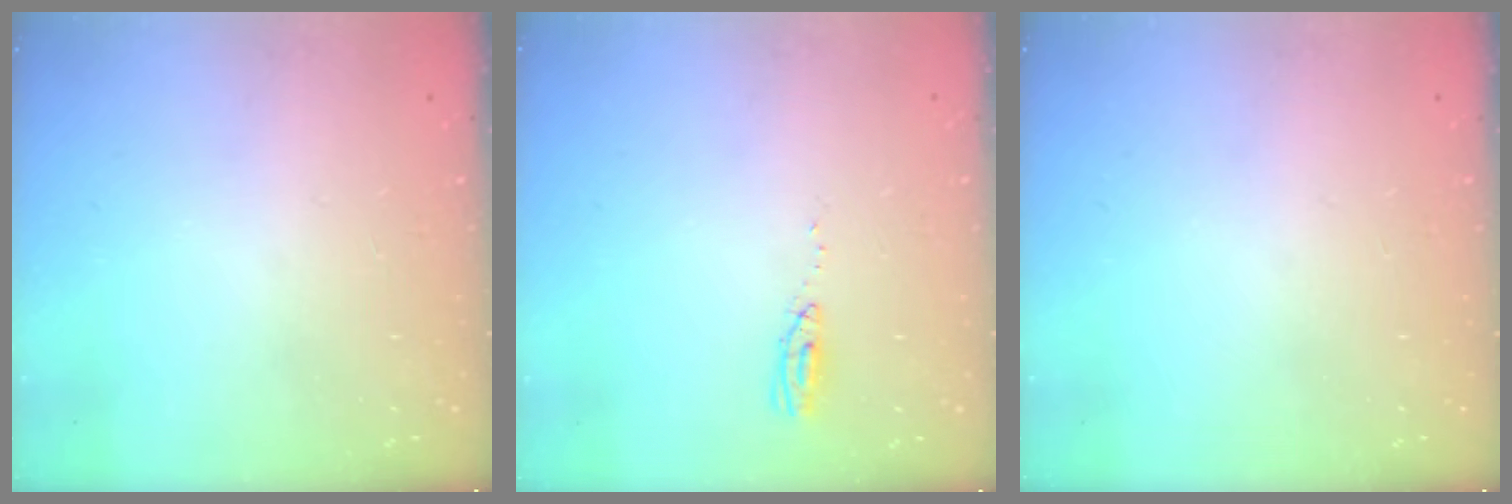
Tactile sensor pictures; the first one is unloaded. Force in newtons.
{"total": 3.7, "press": 3.4, "slide": 1.5}
{"total": 0.0}